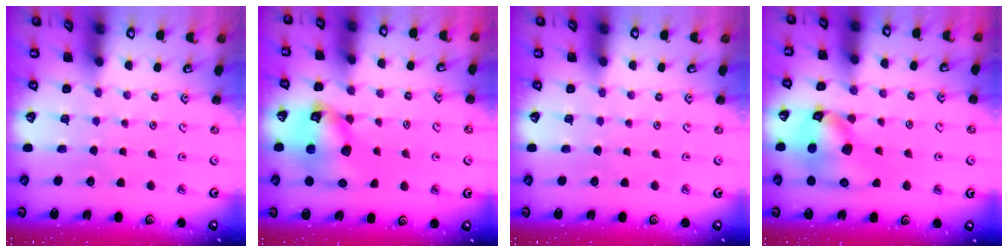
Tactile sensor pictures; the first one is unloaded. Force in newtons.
{"total": 12.5, "press": 12.4, "slide": 1.7}
{"total": 0.0}
{"total": 14.0, "press": 13.8, "slide": 2.1}